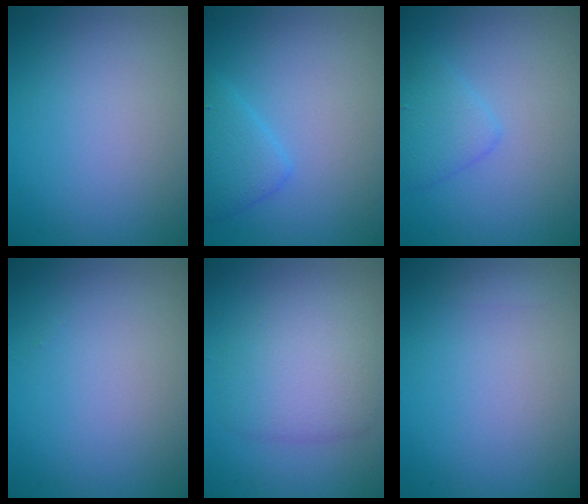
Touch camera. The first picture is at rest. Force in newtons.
{"total": 2.4, "press": 2.4, "slide": 0.1}
{"total": 2.0, "press": 2.0, "slide": 0.1}
{"total": 0.0}
{"total": 4.0, "press": 4.0, "slide": 0.0}
{"total": 0.7, "press": 0.7, "slide": 0.1}